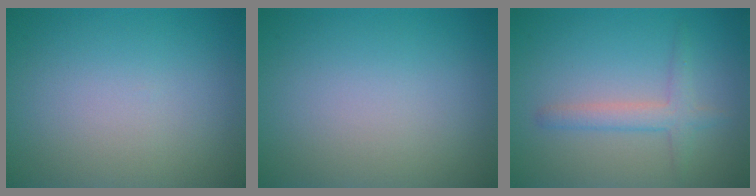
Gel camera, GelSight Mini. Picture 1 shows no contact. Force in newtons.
{"total": 0.0}
{"total": 2.4, "press": 2.4, "slide": 0.0}